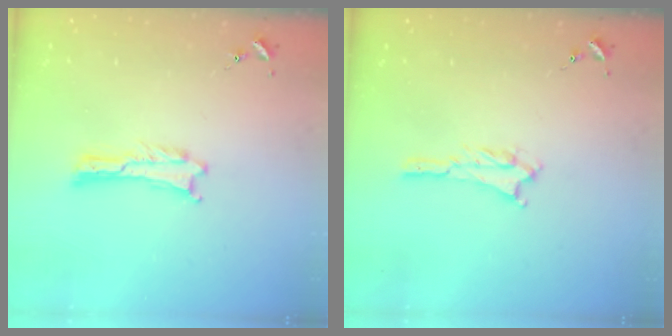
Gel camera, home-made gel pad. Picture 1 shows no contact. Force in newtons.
{"total": 1.5, "press": 1.5, "slide": 0.3}